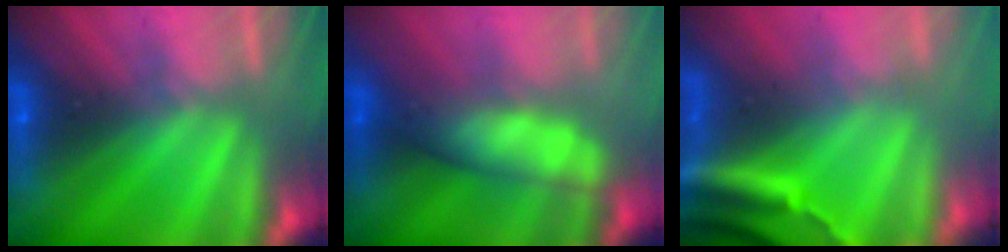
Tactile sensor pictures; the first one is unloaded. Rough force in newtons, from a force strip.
{"total": 3.1}
{"total": 3.8}